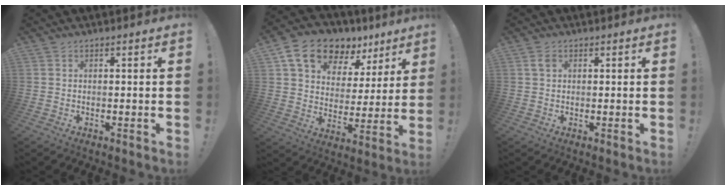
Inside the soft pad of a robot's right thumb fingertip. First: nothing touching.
{"total": 15.2, "force": [10.2, 8.9, 6.8], "torque": [-0.110, -0.064, 0.188]}
{"total": 2.0, "force": [0.8, 1.4, 1.3], "torque": [-0.025, 0.004, 0.013]}